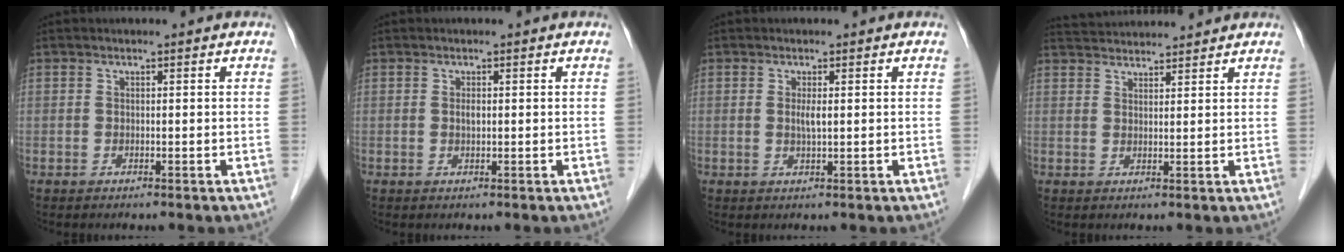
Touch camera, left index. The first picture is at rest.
{"total": 0.7, "force": [0.1, 0.2, 0.7], "torque": [-0.012, 0.000, 0.002]}
{"total": 1.5, "force": [0.3, 0.1, 1.4], "torque": [-0.033, -0.001, 0.006]}
{"total": 7.8, "force": [7.6, 0.4, 1.6], "torque": [-0.034, 0.038, 0.118]}